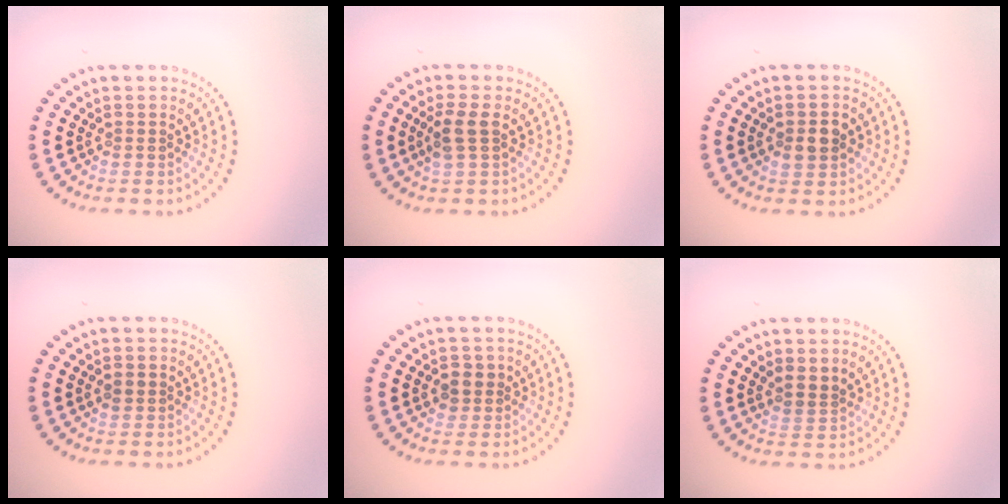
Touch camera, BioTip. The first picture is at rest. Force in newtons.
{"total": 2.3, "press": 2.1, "slide": 1.0}
{"total": 2.5, "press": 2.5, "slide": 0.1}
{"total": 1.3, "press": 1.3, "slide": 0.2}
{"total": 1.8, "press": 1.7, "slide": 0.5}
{"total": 1.6, "press": 1.4, "slide": 0.8}